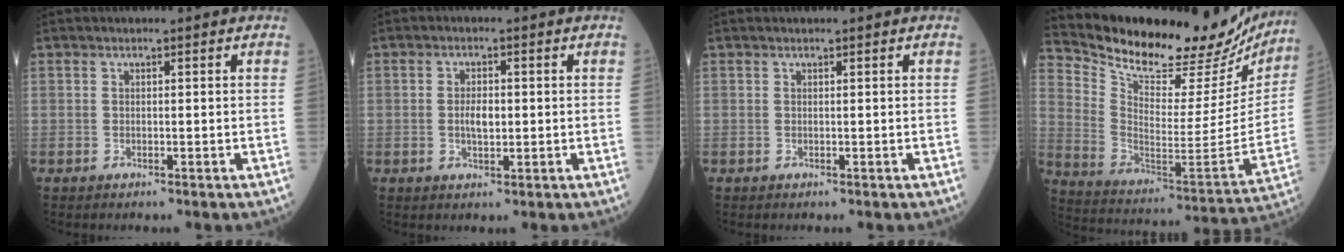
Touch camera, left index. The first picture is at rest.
{"total": 2.8, "force": [-0.2, 1.2, 2.5], "torque": [-0.043, -0.001, -0.002]}
{"total": 0.6, "force": [0.6, 0.0, 0.2], "torque": [-0.001, 0.007, 0.010]}
{"total": 28.8, "force": [25.7, 7.0, 11.0], "torque": [-0.184, -0.070, 0.356]}